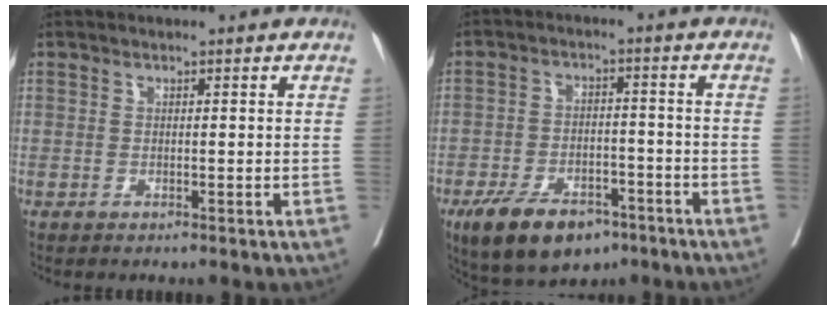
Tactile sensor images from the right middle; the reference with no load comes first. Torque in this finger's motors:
{"motor_torque": [1.14, -1.00, 0.44, 0.05]}